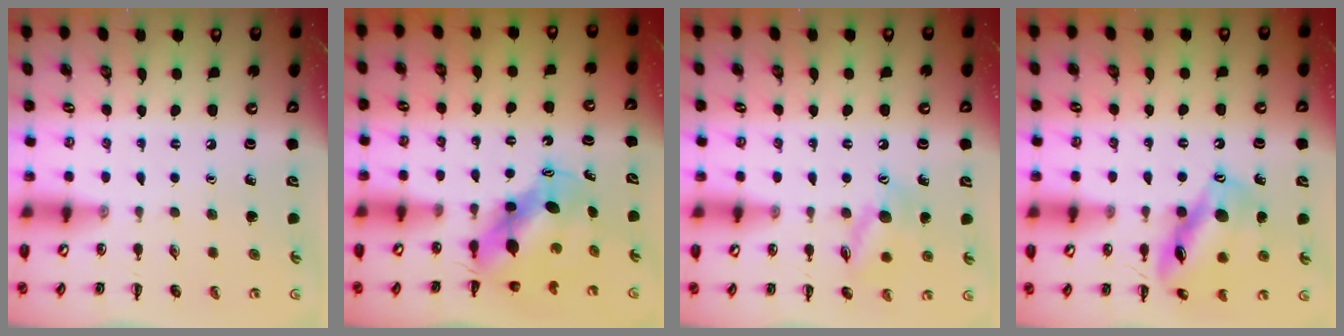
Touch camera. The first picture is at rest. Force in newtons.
{"total": 6.6, "press": 6.5, "slide": 1.4}
{"total": 11.2, "press": 11.1, "slide": 0.9}
{"total": 14.6, "press": 14.6, "slide": 1.4}